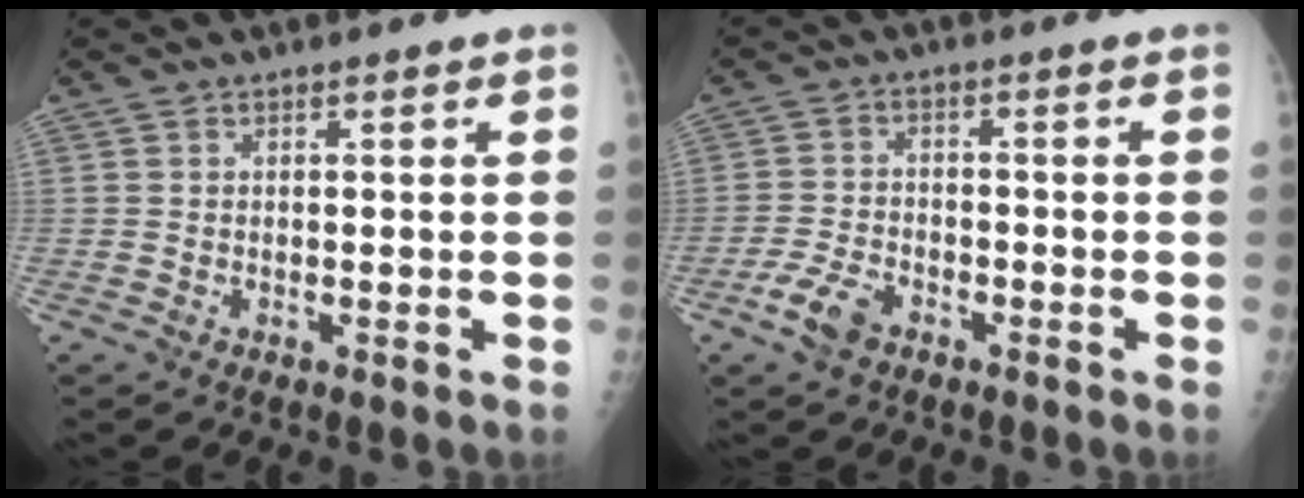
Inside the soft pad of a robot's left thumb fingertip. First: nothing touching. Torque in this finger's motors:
{"motor_torque": [-0.82, 0.84, 0.05, 0.00, 0.00]}